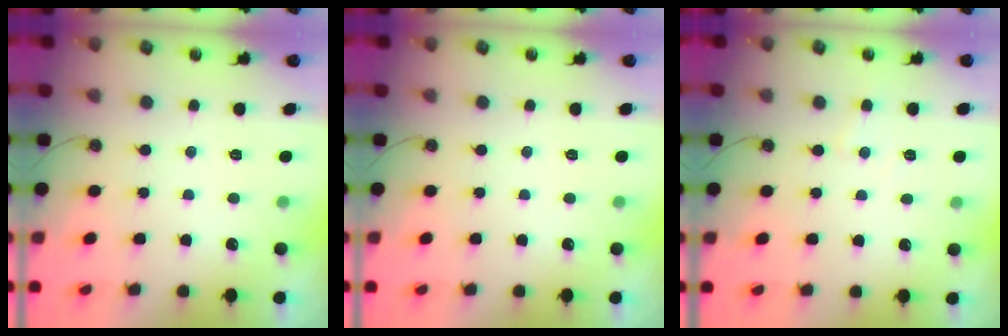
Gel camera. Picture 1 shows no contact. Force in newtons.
{"total": 0.0}
{"total": 3.5, "press": 3.5, "slide": 0.5}